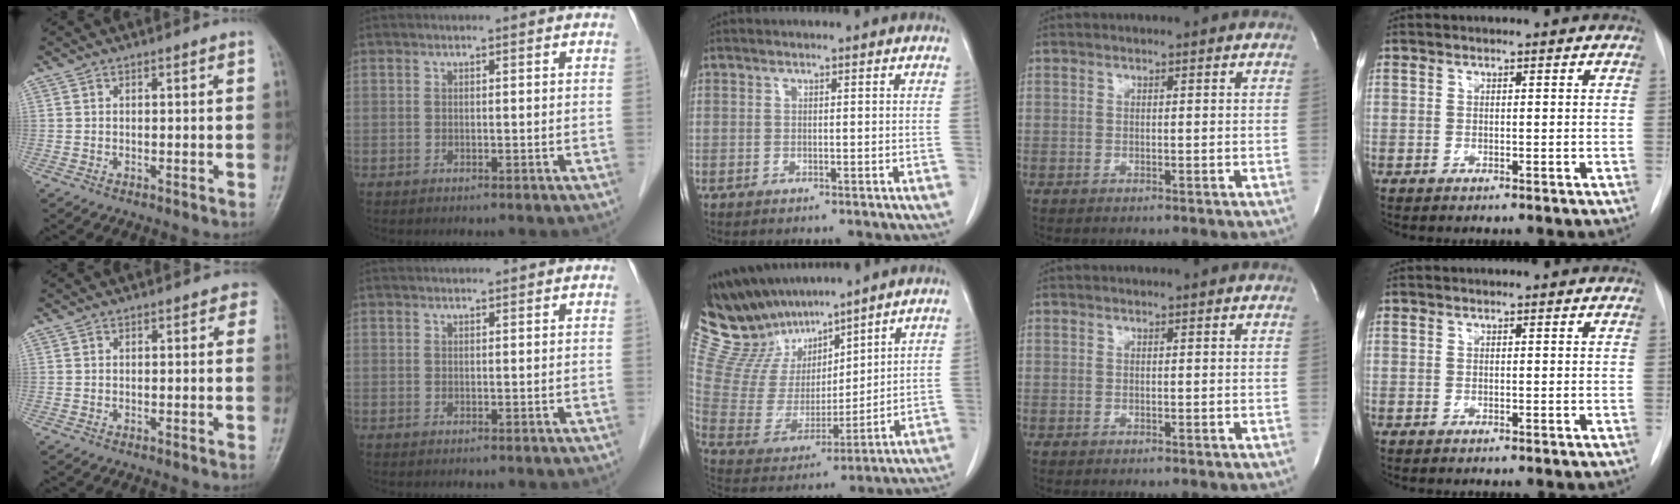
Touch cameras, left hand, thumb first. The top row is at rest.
{"thumb": {"total": 1.7, "force": [0.6, 1.2, 1.0], "torque": [0.016, 0.003, -0.003]}, "index": {"total": 3.2, "force": [3.1, 0.2, 0.7], "torque": [-0.008, 0.032, 0.045]}, "middle": {"total": 14.4, "force": [13.0, 4.8, 4.0], "torque": [-0.096, 0.015, 0.260]}}